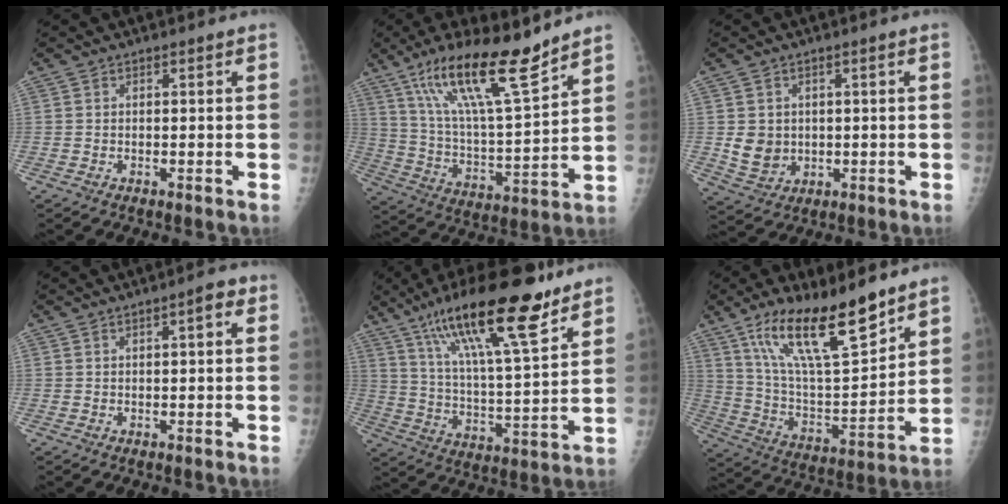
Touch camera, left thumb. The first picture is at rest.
{"total": 19.2, "force": [13.4, 3.1, 13.4], "torque": [-0.219, -0.067, 0.242]}
{"total": 5.6, "force": [0.3, 4.9, 2.7], "torque": [-0.027, -0.005, 0.021]}
{"total": 2.8, "force": [1.0, 0.9, 2.4], "torque": [-0.030, 0.006, 0.011]}
{"total": 22.5, "force": [14.5, 5.0, 16.4], "torque": [-0.270, -0.047, 0.248]}
{"total": 20.7, "force": [13.7, 5.6, 14.5], "torque": [-0.228, -0.066, 0.254]}